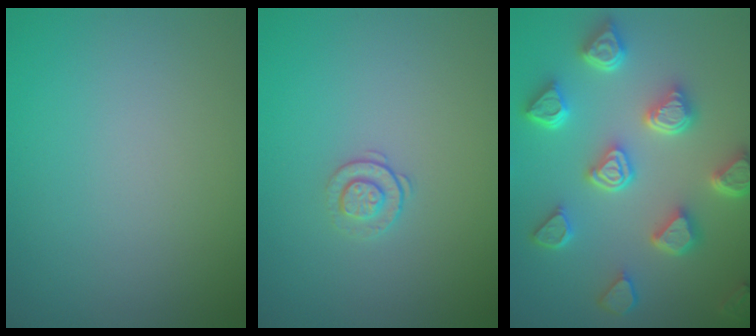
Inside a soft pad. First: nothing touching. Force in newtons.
{"total": 1.2, "press": 0.9, "slide": 0.8}
{"total": 7.2, "press": 5.8, "slide": 4.2}